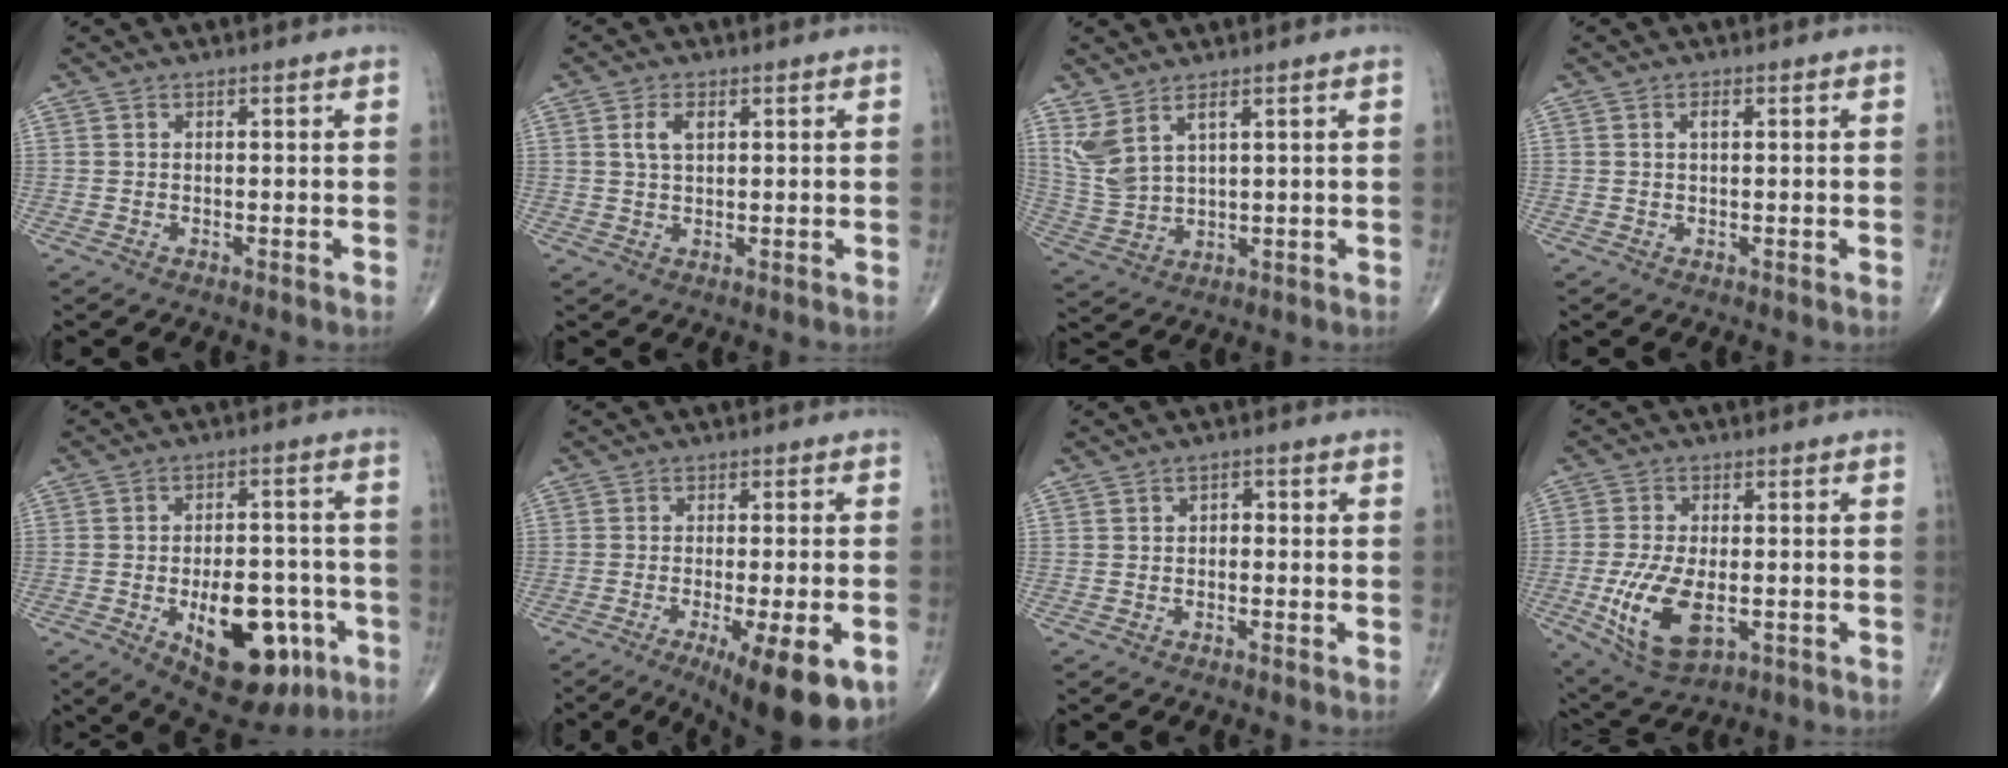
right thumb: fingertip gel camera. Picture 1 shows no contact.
{"total": 3.3, "force": [1.1, 1.8, 2.6], "torque": [-0.049, 0.003, 0.022]}
{"total": 6.8, "force": [3.8, 2.7, 5.0], "torque": [-0.111, -0.017, 0.092]}
{"total": 1.4, "force": [0.4, 0.6, 1.2], "torque": [-0.024, 0.003, 0.008]}
{"total": 17.9, "force": [-6.6, 9.3, 13.8], "torque": [-0.163, 0.028, -0.078]}
{"total": 14.8, "force": [-7.0, 3.7, 12.5], "torque": [-0.143, -0.005, -0.094]}
{"total": 1.6, "force": [-0.2, 1.2, 1.1], "torque": [-0.004, 0.006, -0.010]}
{"total": 12.5, "force": [-3.1, 6.3, 10.4], "torque": [-0.199, -0.008, -0.043]}